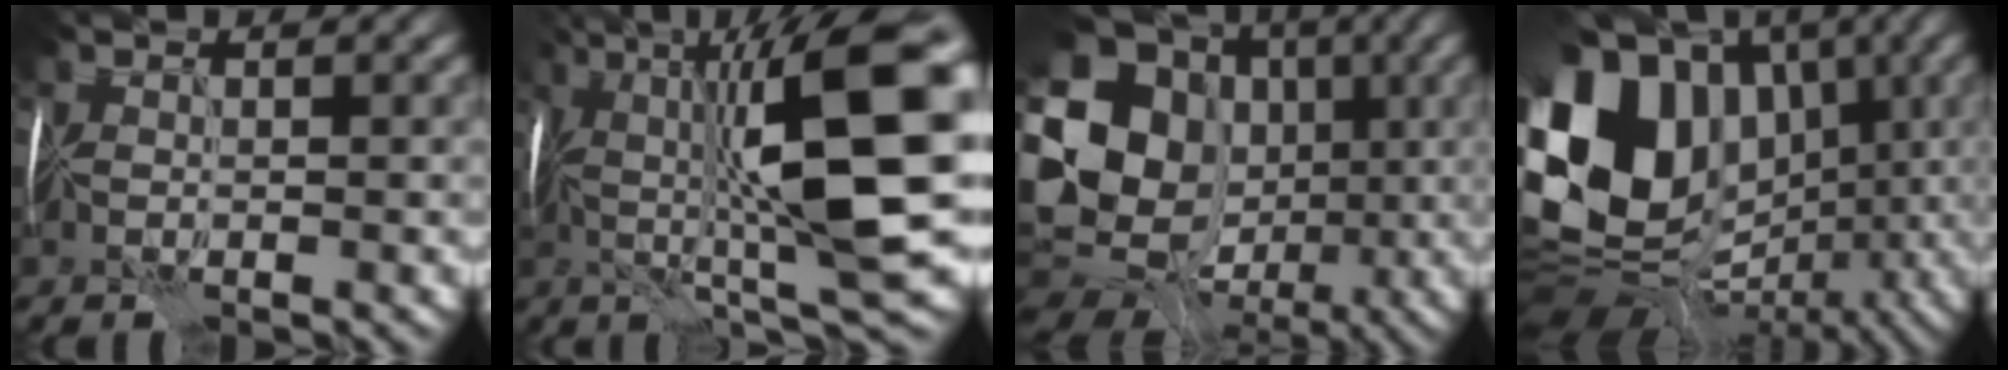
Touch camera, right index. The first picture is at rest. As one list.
[{"total": 13.9, "force": [0.3, 3.1, 13.5], "torque": [-0.212, 0.013, 0.009]}, {"total": 17.3, "force": [-0.4, 14.6, 9.3], "torque": [-0.195, -0.009, 0.009]}, {"total": 17.5, "force": [0.7, 14.3, 10.1], "torque": [-0.221, 0.014, 0.031]}]